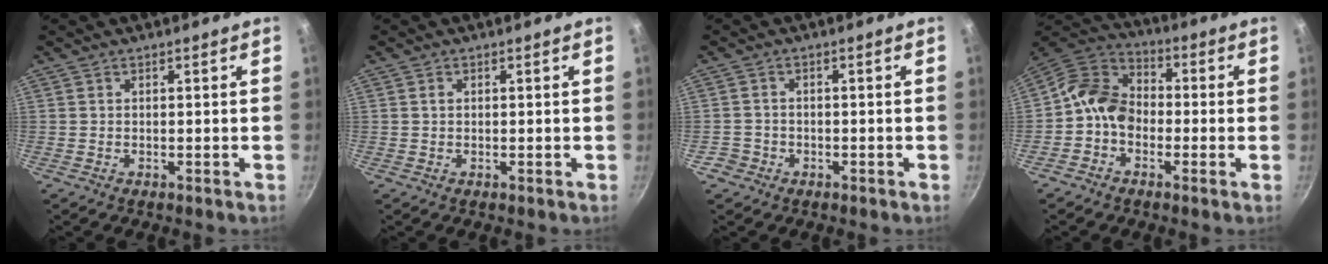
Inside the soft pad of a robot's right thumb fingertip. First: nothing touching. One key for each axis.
{"total": 0.8, "fx": 0.2, "fy": 0.6, "fz": 0.5, "tx": -0.008, "ty": 0.003, "tz": 0.004}
{"total": 2.7, "fx": -1.4, "fy": 2.3, "fz": 0.4, "tx": 0.001, "ty": 0.023, "tz": -0.021}
{"total": 9.5, "fx": -2.0, "fy": 7.4, "fz": 5.7, "tx": -0.076, "ty": 0.039, "tz": -0.064}